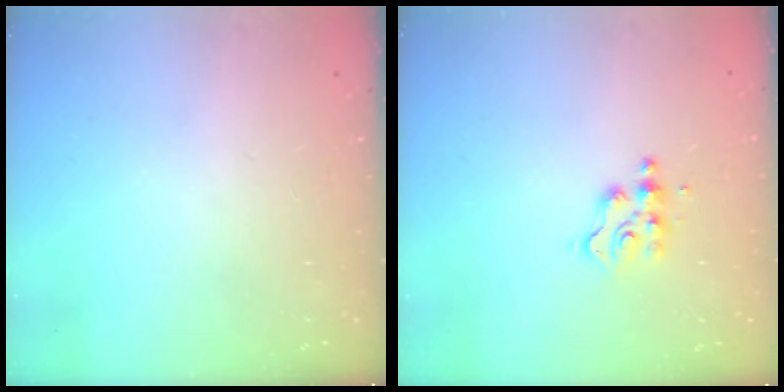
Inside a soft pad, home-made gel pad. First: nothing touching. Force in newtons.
{"total": 3.9, "press": 3.8, "slide": 0.6}